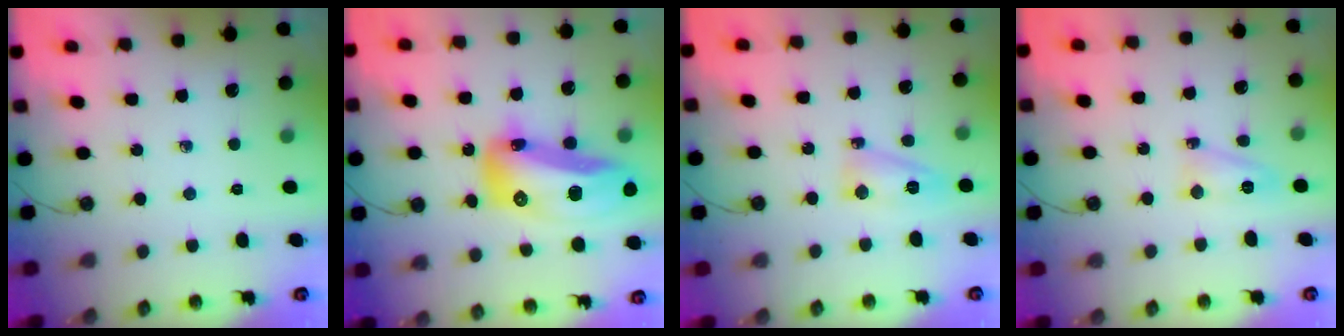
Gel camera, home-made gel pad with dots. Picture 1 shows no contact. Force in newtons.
{"total": 25.3, "press": 23.8, "slide": 8.4}
{"total": 6.7, "press": 6.6, "slide": 0.8}
{"total": 7.0, "press": 7.0, "slide": 0.4}